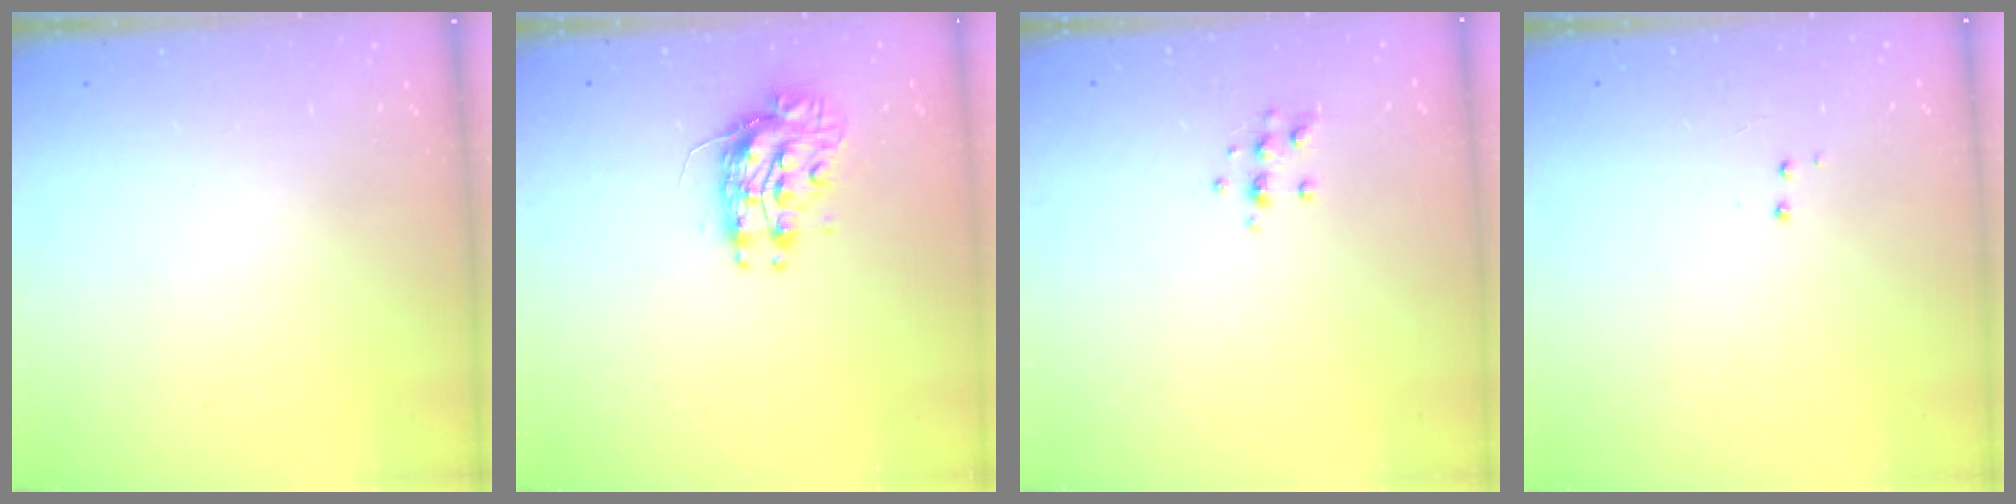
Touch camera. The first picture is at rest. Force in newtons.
{"total": 9.3, "press": 9.2, "slide": 0.6}
{"total": 7.0, "press": 6.9, "slide": 0.7}
{"total": 3.0, "press": 2.9, "slide": 0.6}